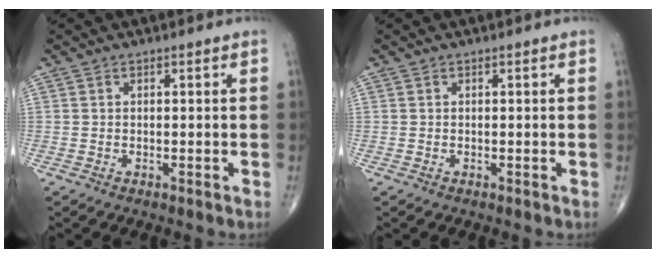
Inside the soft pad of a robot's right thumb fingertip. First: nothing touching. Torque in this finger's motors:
{"motor_torque": [-0.14, 0.14, -0.03, -0.03, 0.00]}